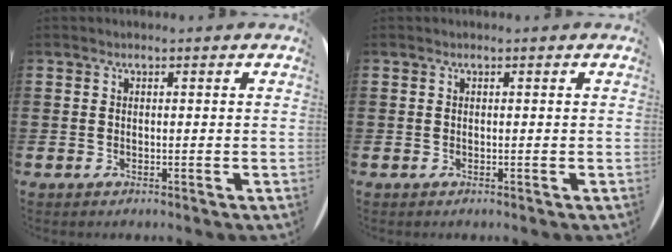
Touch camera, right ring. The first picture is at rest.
{"total": 0.0}